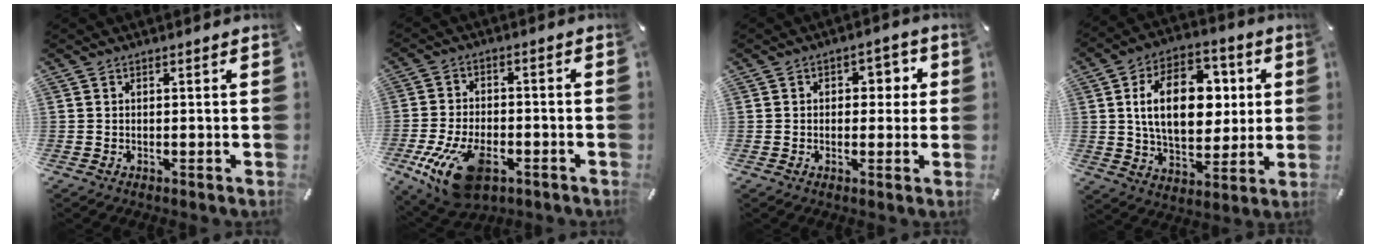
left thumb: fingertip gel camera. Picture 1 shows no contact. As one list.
[{"total": 14.8, "force": [-6.6, 8.1, 10.4], "torque": [-0.209, 0.025, -0.108]}, {"total": 4.3, "force": [0.1, 3.2, 2.9], "torque": [-0.021, -0.003, -0.014]}, {"total": 18.8, "force": [3.2, 12.0, 14.1], "torque": [-0.246, 0.011, 0.054]}]